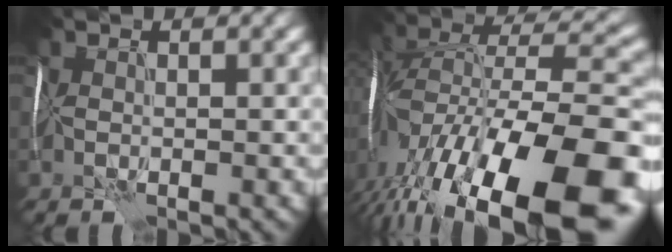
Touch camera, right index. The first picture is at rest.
{"total": 16.9, "force": [-8.4, 7.8, 12.5], "torque": [-0.229, -0.023, -0.116]}